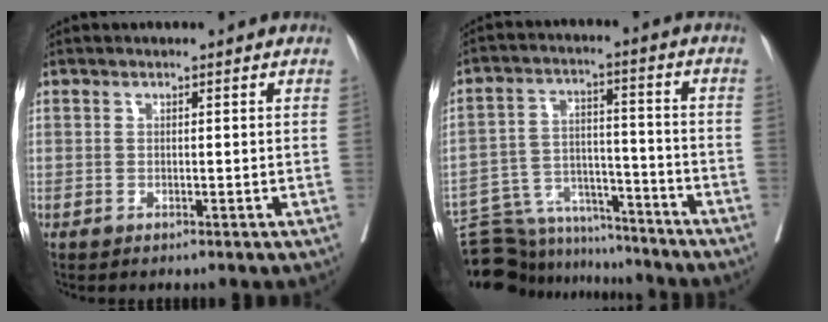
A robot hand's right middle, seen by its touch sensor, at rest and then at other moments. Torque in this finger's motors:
{"motor_torque": [0.67, -1.47, 1.05, 0.21]}